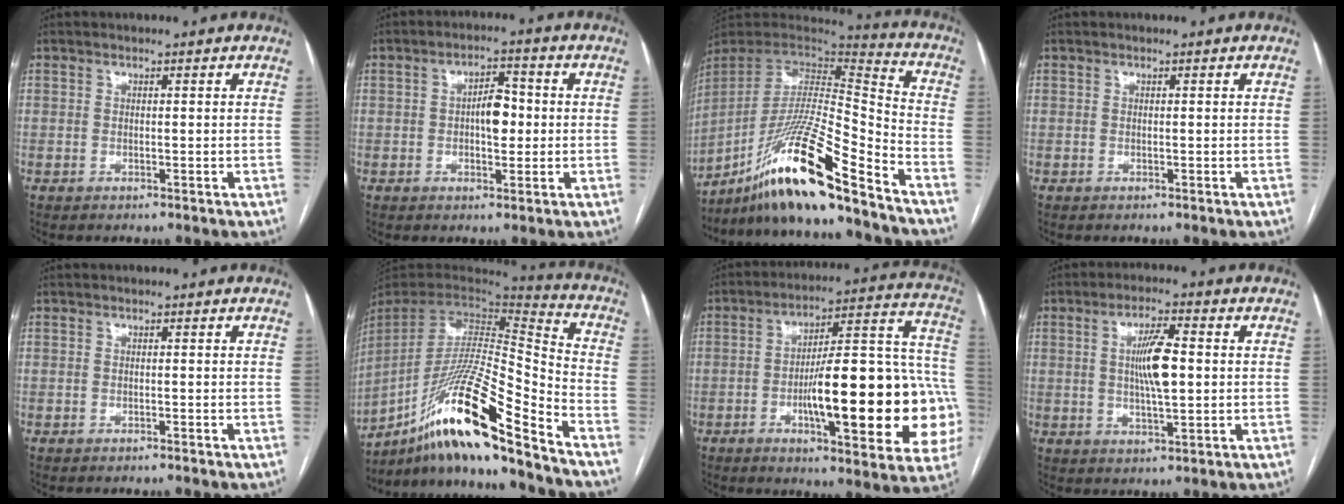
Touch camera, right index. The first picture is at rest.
{"total": 4.7, "force": [-0.1, 2.0, 4.3], "torque": [-0.069, 0.010, 0.002]}
{"total": 20.8, "force": [-15.4, 0.2, 14.0], "torque": [-0.290, -0.009, -0.284]}
{"total": 0.0}
{"total": 0.6, "force": [-0.5, -0.3, 0.0], "torque": [-0.003, 0.000, -0.010]}
{"total": 22.6, "force": [-16.0, 0.2, 16.0], "torque": [-0.312, -0.013, -0.293]}
{"total": 25.6, "force": [-5.7, 5.4, 24.3], "torque": [-0.266, 0.027, -0.068]}
{"total": 7.1, "force": [0.6, 1.2, 7.0], "torque": [-0.131, 0.004, 0.012]}